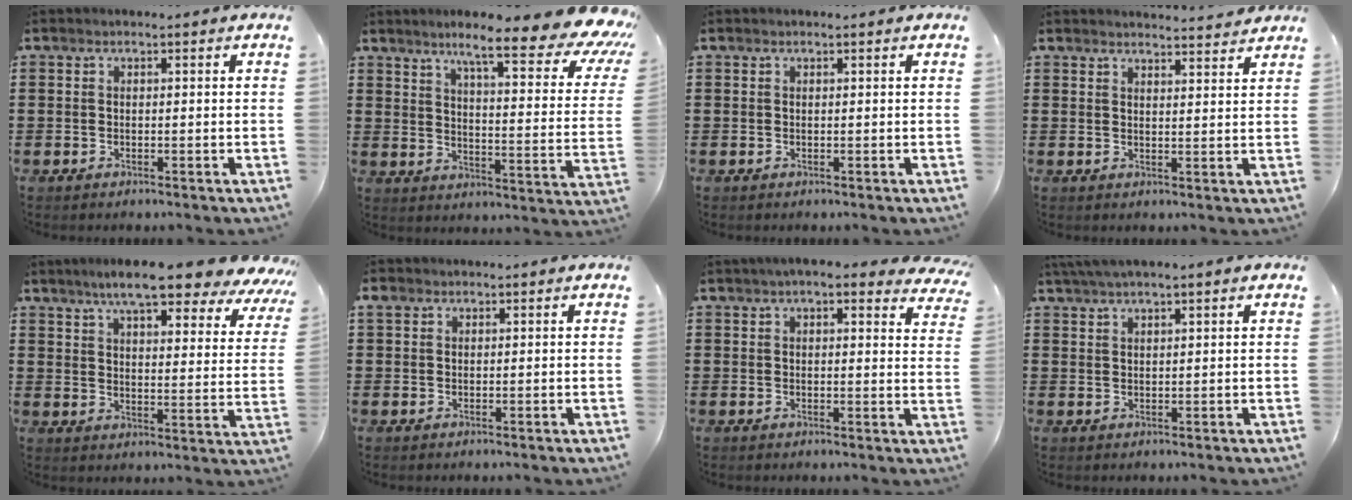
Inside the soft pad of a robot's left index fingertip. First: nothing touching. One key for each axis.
{"total": 11.7, "fx": 8.5, "fy": 0.9, "fz": 8.0, "tx": -0.140, "ty": -0.060, "tz": 0.128}
{"total": 0.0}
{"total": 2.8, "fx": 2.8, "fy": -0.2, "fz": 0.2, "tx": -0.012, "ty": -0.014, "tz": 0.052}
{"total": 10.0, "fx": 8.4, "fy": 0.9, "fz": 5.4, "tx": -0.109, "ty": -0.042, "tz": 0.140}
{"total": 1.3, "fx": 0.7, "fy": 1.0, "fz": 0.5, "tx": -0.014, "ty": 0.005, "tz": 0.014}
{"total": 4.7, "fx": 4.0, "fy": 0.5, "fz": 2.4, "tx": -0.060, "ty": -0.006, "tz": 0.072}
{"total": 2.7, "fx": 2.1, "fy": 0.0, "fz": 1.6, "tx": -0.035, "ty": 0.002, "tz": 0.040}